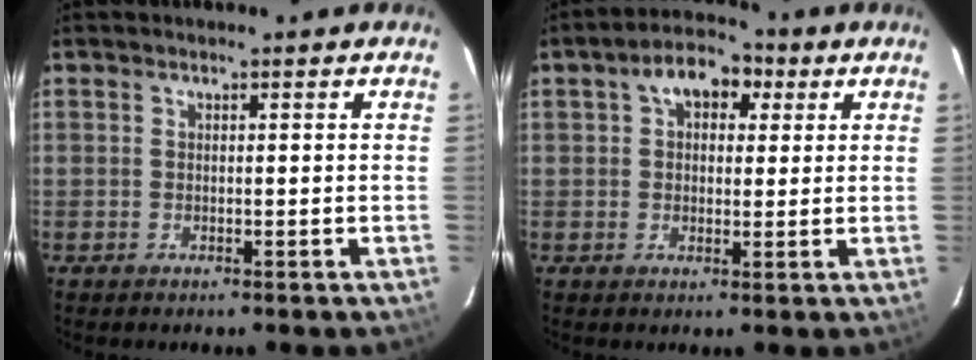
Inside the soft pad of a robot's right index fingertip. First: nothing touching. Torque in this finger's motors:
{"motor_torque": [0.20, 0.04, 0.41, 0.07]}